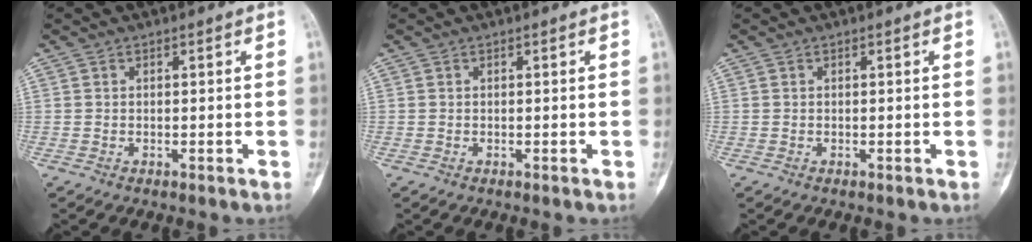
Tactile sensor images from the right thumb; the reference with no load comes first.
{"total": 0.0}
{"total": 0.0}